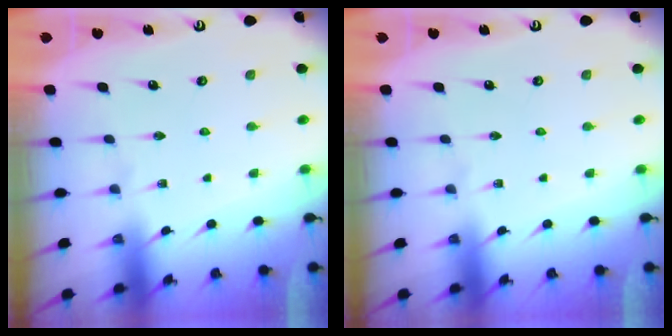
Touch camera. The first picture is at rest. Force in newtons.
{"total": 0.0}